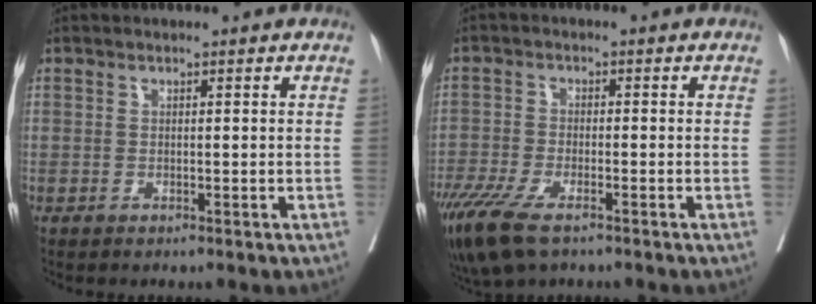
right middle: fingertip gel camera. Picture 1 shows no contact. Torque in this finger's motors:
{"motor_torque": [1.13, -1.02, 0.22, 0.10]}